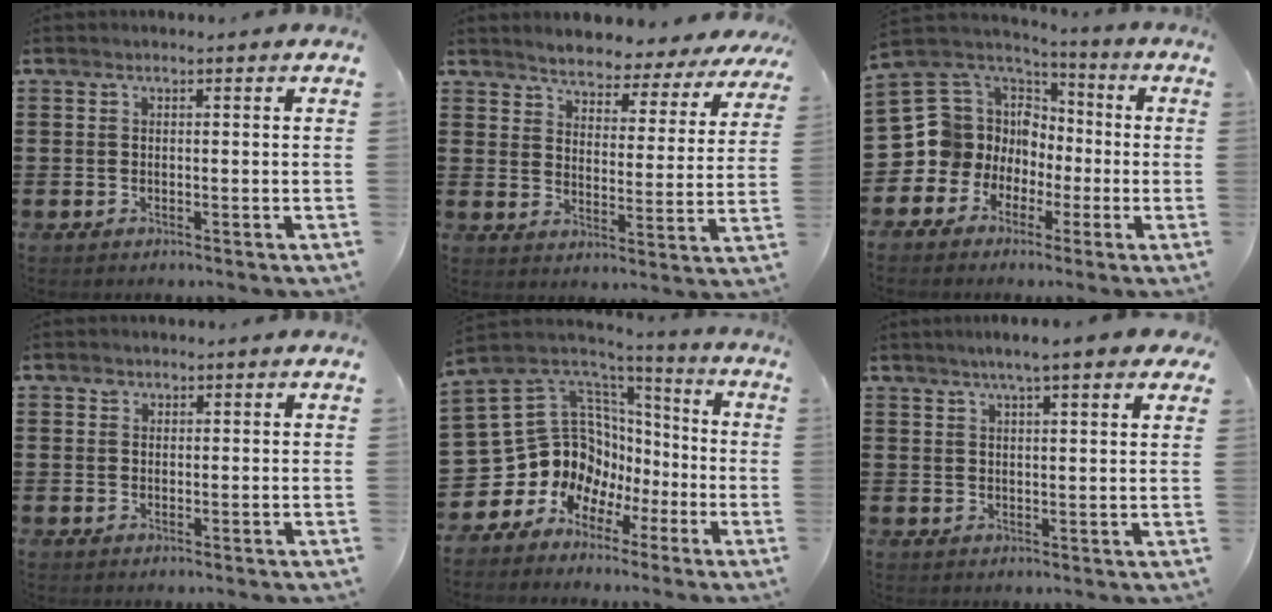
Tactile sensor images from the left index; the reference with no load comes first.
{"total": 3.7, "force": [3.7, 0.2, -0.1], "torque": [-0.025, -0.033, 0.058]}
{"total": 10.7, "force": [-1.3, 10.2, 2.9], "torque": [-0.119, -0.016, -0.025]}
{"total": 1.0, "force": [0.7, 0.8, 0.2], "torque": [-0.007, 0.002, 0.014]}
{"total": 12.3, "force": [-1.2, 11.6, 3.7], "torque": [-0.128, -0.038, -0.001]}
{"total": 4.4, "force": [3.4, 0.1, 2.9], "torque": [-0.057, -0.002, 0.056]}